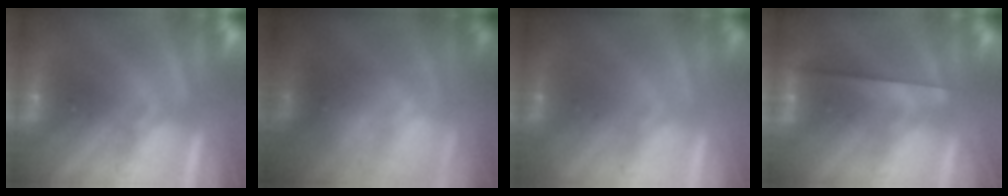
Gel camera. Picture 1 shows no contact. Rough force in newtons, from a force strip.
{"total": 7.6}
{"total": 1.3}
{"total": 2.4}